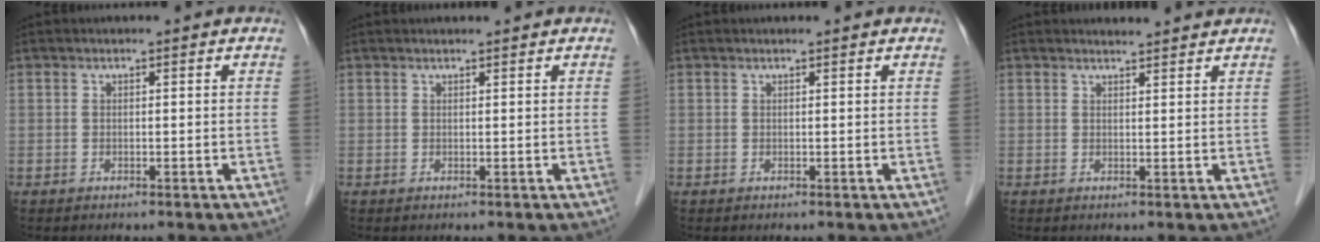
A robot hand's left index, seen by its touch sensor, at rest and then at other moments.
{"total": 1.7, "force": [1.6, 0.1, 0.5], "torque": [-0.008, 0.013, 0.025]}
{"total": 1.2, "force": [1.2, 0.1, 0.4], "torque": [-0.008, 0.011, 0.016]}
{"total": 3.5, "force": [3.4, 0.1, 0.6], "torque": [-0.014, 0.009, 0.042]}